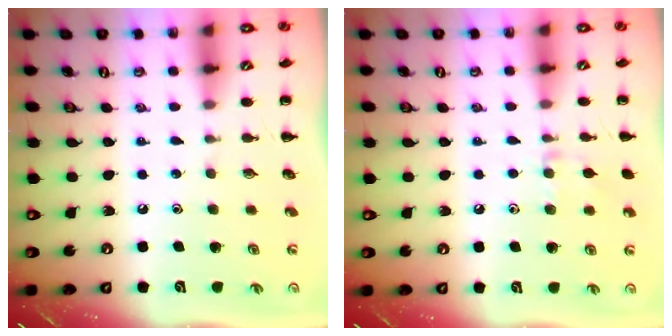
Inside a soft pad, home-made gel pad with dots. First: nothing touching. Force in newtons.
{"total": 6.4, "press": 6.0, "slide": 2.3}